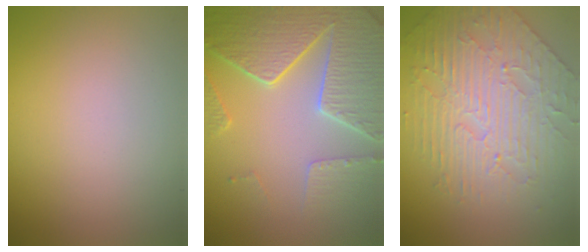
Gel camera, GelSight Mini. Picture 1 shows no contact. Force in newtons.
{"total": 7.3, "press": 5.7, "slide": 4.6}
{"total": 4.4, "press": 4.3, "slide": 0.8}